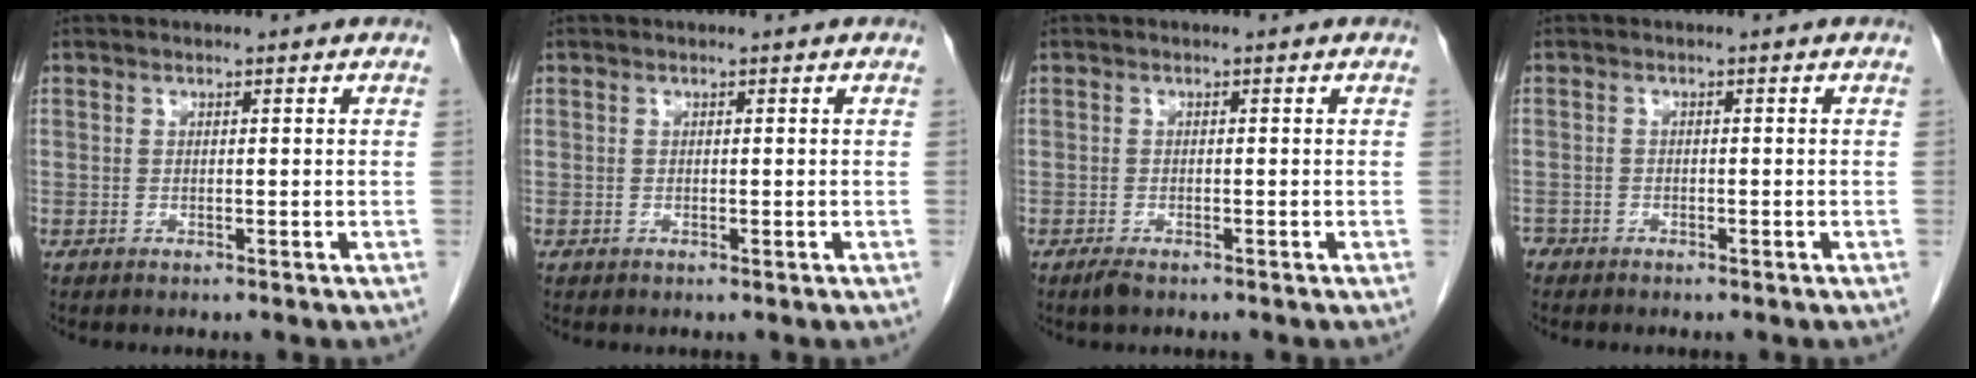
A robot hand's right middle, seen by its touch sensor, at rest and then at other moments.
{"total": 0.0}
{"total": 1.5, "force": [-1.1, 0.4, 1.0], "torque": [-0.024, -0.003, -0.018]}
{"total": 1.7, "force": [-1.4, 1.0, 0.2], "torque": [-0.005, 0.002, -0.027]}